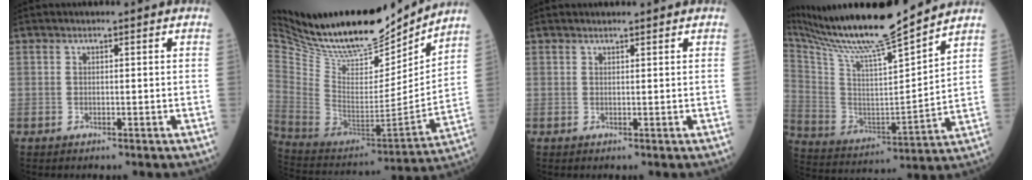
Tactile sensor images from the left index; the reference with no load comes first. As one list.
[{"total": 21.7, "force": [19.5, 5.4, 7.9], "torque": [-0.148, -0.046, 0.322]}, {"total": 1.1, "force": [1.0, 0.2, 0.4], "torque": [0.001, 0.012, 0.011]}, {"total": 18.9, "force": [16.7, -0.2, 8.9], "torque": [-0.172, -0.024, 0.291]}]